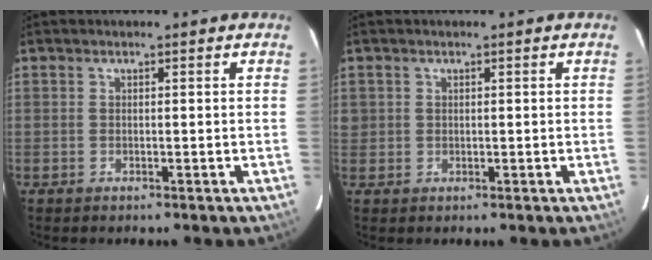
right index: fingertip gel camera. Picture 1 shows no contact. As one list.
[{"total": 1.3, "force": [0.3, 1.3, 0.2], "torque": [0.002, 0.008, 0.004]}]